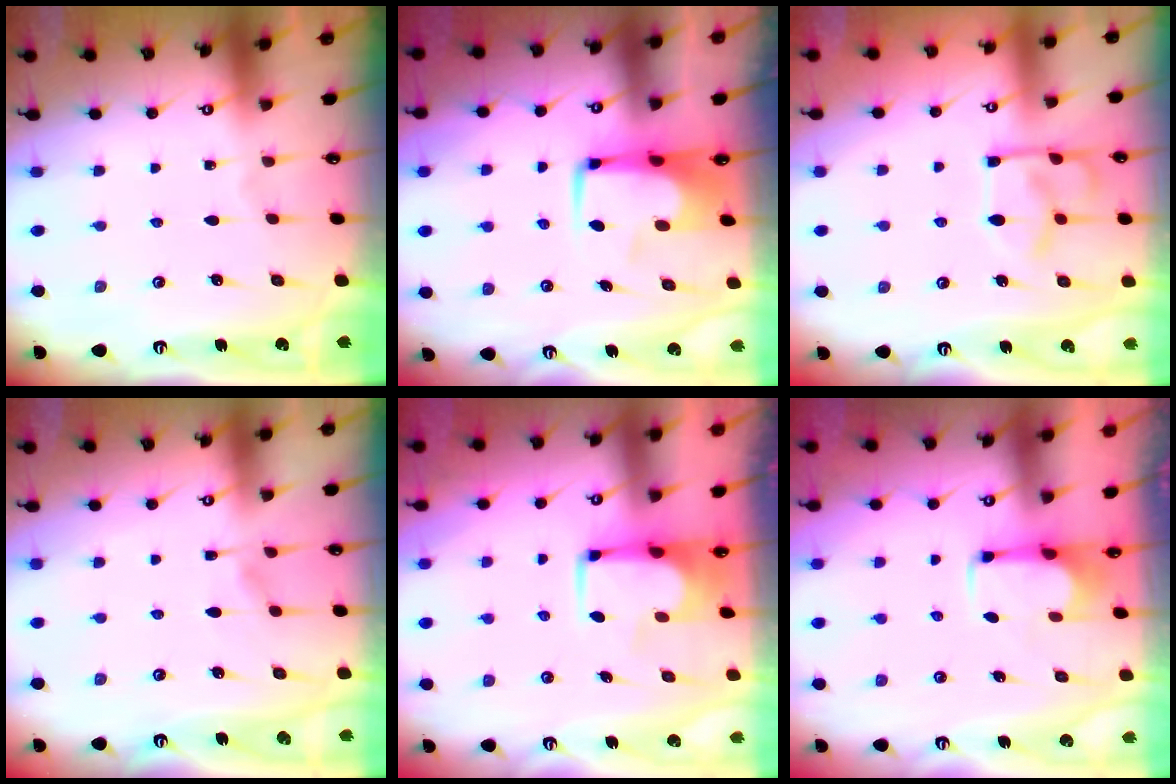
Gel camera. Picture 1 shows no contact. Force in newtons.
{"total": 6.3, "press": 6.2, "slide": 1.0}
{"total": 8.9, "press": 8.8, "slide": 1.2}
{"total": 5.5, "press": 5.5, "slide": 0.6}
{"total": 1.9, "press": 1.9, "slide": 0.2}
{"total": 2.6, "press": 2.4, "slide": 0.9}